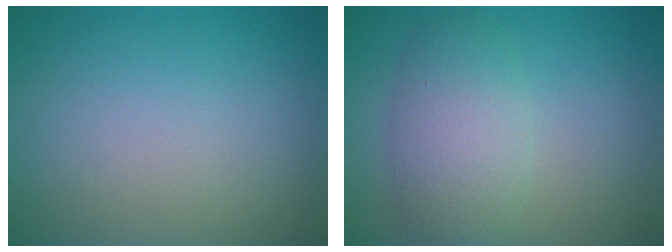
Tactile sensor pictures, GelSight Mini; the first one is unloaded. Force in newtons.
{"total": 5.0, "press": 5.0, "slide": 0.3}